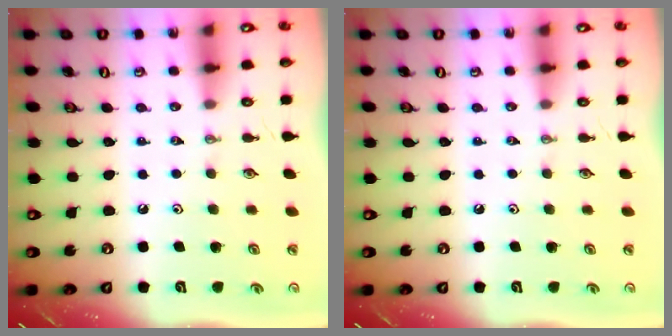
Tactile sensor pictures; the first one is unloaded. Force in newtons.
{"total": 0.0}